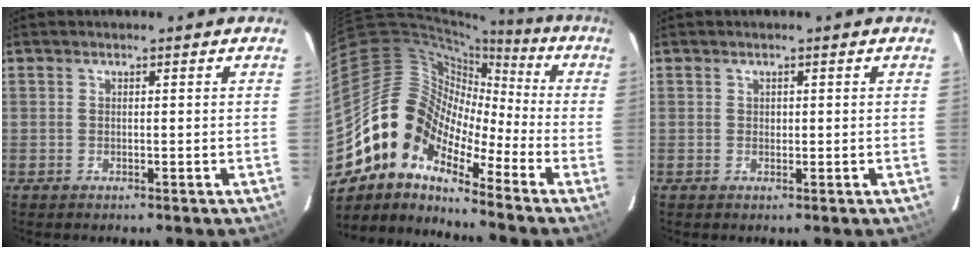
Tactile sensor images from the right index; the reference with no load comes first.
{"total": 13.1, "force": [-8.6, 7.5, 6.5], "torque": [-0.104, 0.016, -0.193]}
{"total": 0.6, "force": [0.1, 0.6, 0.1], "torque": [0.001, 0.002, 0.003]}